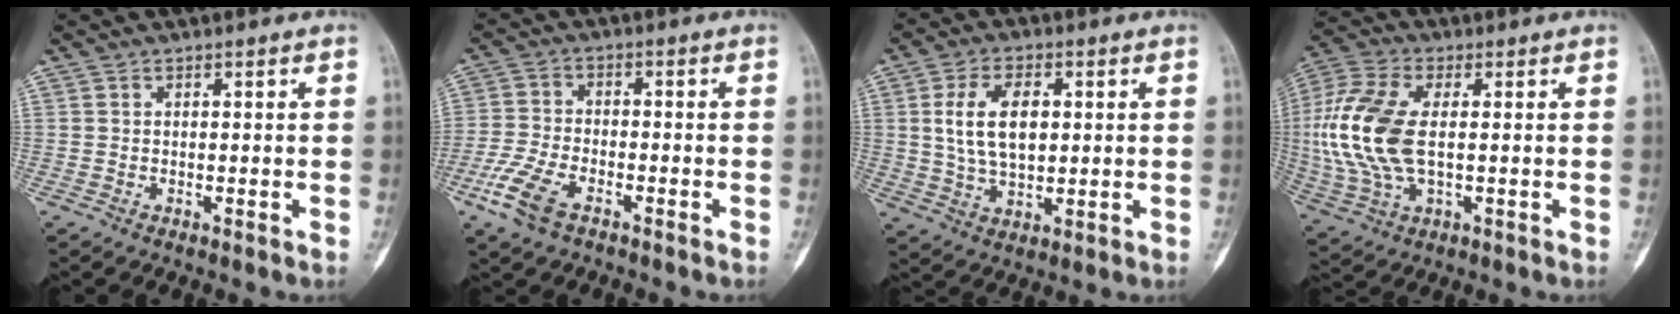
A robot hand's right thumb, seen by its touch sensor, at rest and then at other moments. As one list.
[{"total": 8.3, "force": [-4.7, 3.9, 5.6], "torque": [-0.129, 0.011, -0.094]}, {"total": 10.4, "force": [1.7, 6.0, 8.3], "torque": [-0.142, -0.001, 0.038]}, {"total": 16.3, "force": [0.4, 8.7, 13.8], "torque": [-0.320, 0.004, 0.010]}]